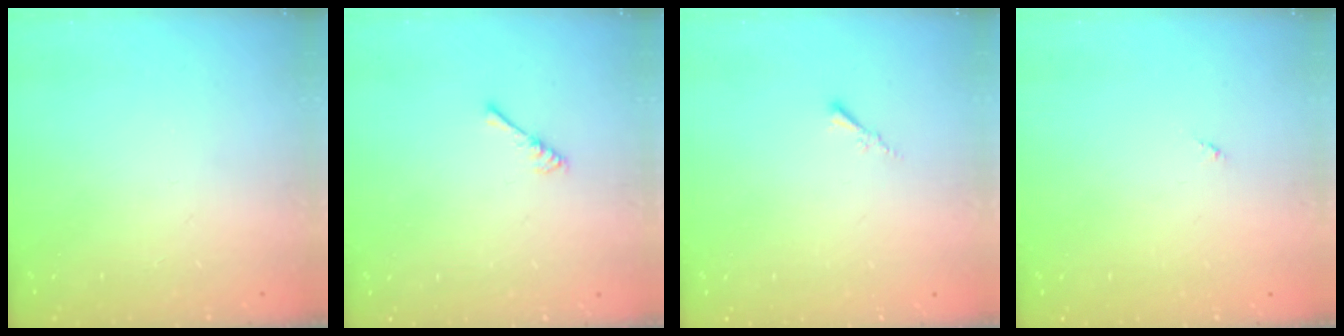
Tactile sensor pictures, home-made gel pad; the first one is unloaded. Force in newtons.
{"total": 1.8, "press": 1.7, "slide": 0.4}
{"total": 0.0}
{"total": 0.0}